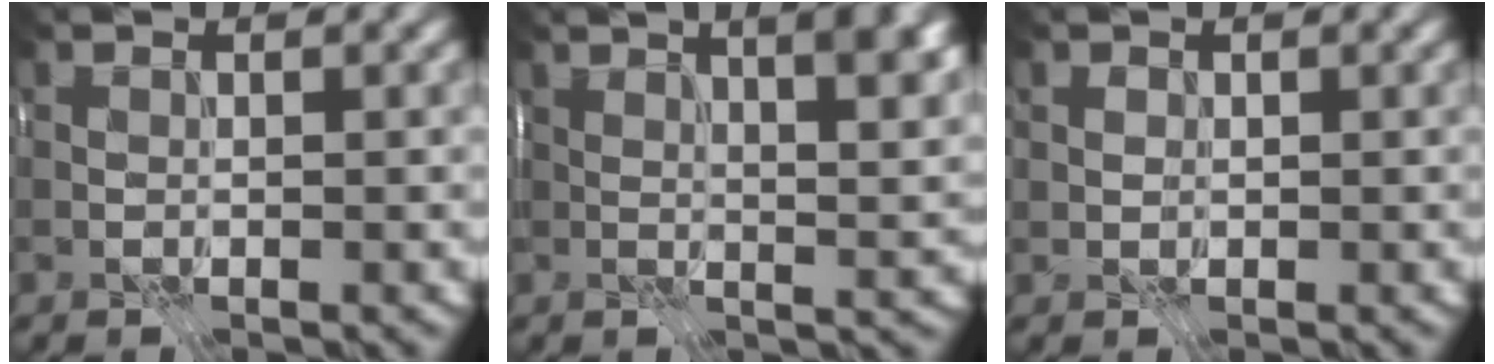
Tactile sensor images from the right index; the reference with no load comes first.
{"total": 9.1, "force": [4.4, 3.1, 7.4], "torque": [-0.065, 0.034, 0.042]}
{"total": 0.5, "force": [0.1, 0.5, 0.0], "torque": [0.001, -0.004, 0.005]}